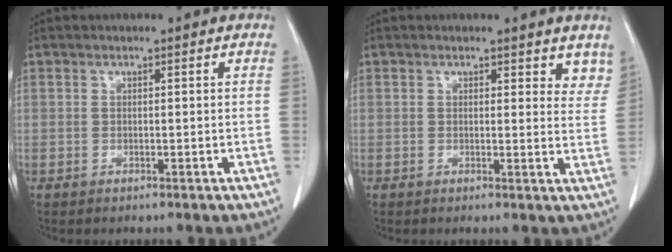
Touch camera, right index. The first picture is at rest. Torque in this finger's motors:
{"motor_torque": [-0.16, 0.09, 0.03, -0.01]}